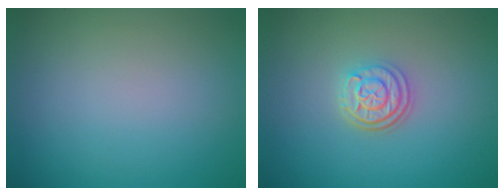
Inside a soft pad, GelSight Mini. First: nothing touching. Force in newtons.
{"total": 3.0, "press": 2.5, "slide": 1.7}